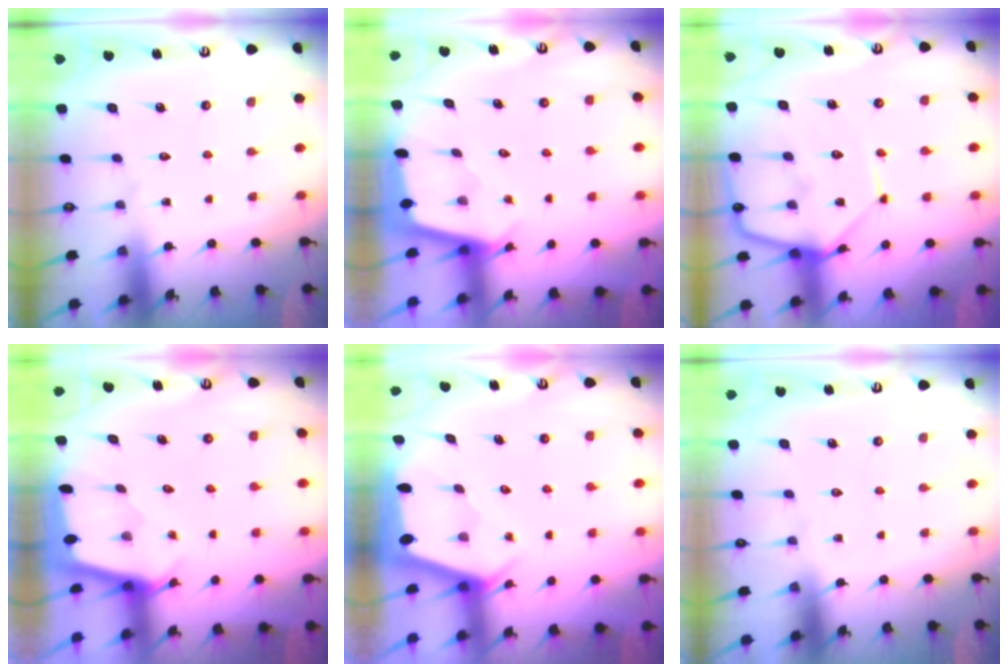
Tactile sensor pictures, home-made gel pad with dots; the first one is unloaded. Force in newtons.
{"total": 1.8, "press": 1.8, "slide": 0.2}
{"total": 11.0, "press": 11.0, "slide": 0.9}
{"total": 1.7, "press": 1.6, "slide": 0.2}
{"total": 2.1, "press": 2.1, "slide": 0.3}
{"total": 0.0}